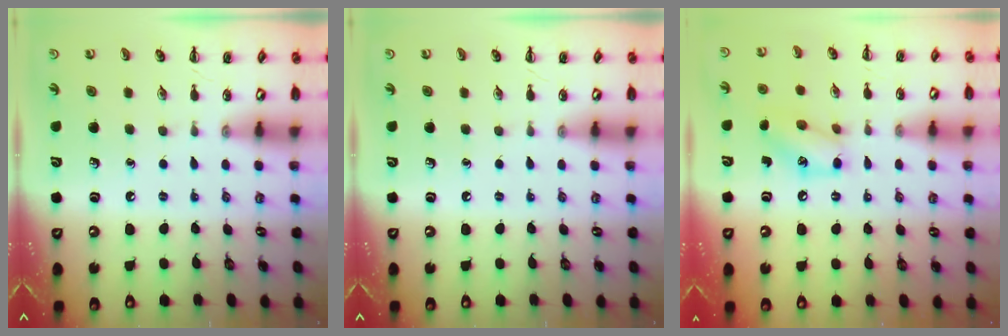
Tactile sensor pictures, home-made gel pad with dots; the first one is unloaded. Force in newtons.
{"total": 0.0}
{"total": 11.6, "press": 11.4, "slide": 2.1}